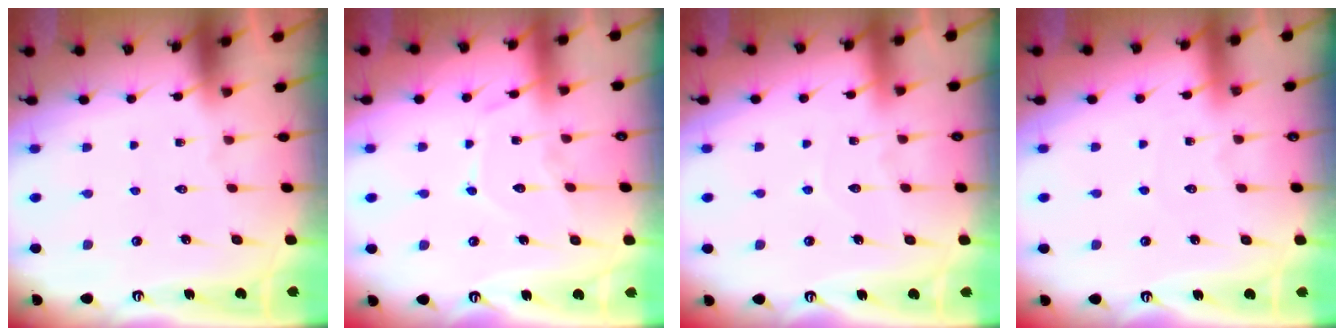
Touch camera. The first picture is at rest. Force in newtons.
{"total": 10.2, "press": 10.1, "slide": 0.6}
{"total": 5.9, "press": 5.8, "slide": 0.4}
{"total": 3.3, "press": 3.2, "slide": 0.4}